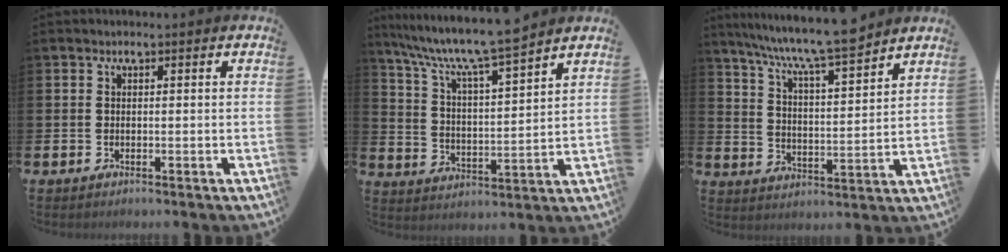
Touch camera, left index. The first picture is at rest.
{"total": 9.0, "force": [8.3, 0.4, 3.6], "torque": [-0.099, -0.056, 0.141]}
{"total": 9.2, "force": [8.6, 0.5, 3.3], "torque": [-0.093, -0.058, 0.149]}